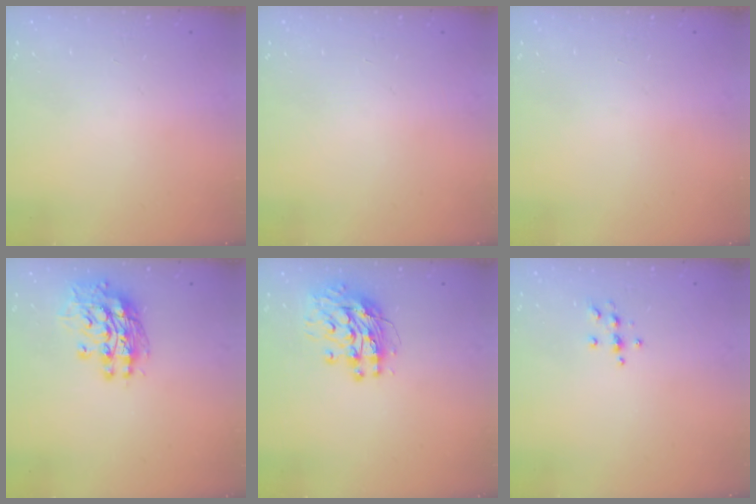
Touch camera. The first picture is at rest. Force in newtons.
{"total": 0.0}
{"total": 0.0}
{"total": 12.7, "press": 12.6, "slide": 1.1}
{"total": 10.8, "press": 10.8, "slide": 0.8}
{"total": 6.2, "press": 6.1, "slide": 0.8}